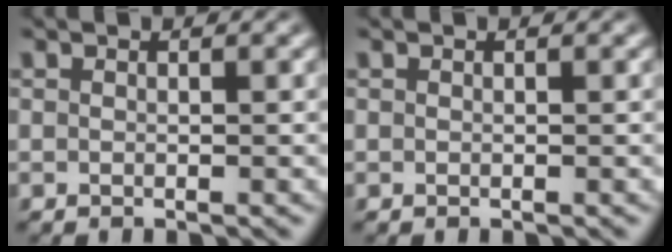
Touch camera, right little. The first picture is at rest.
{"total": 0.0}